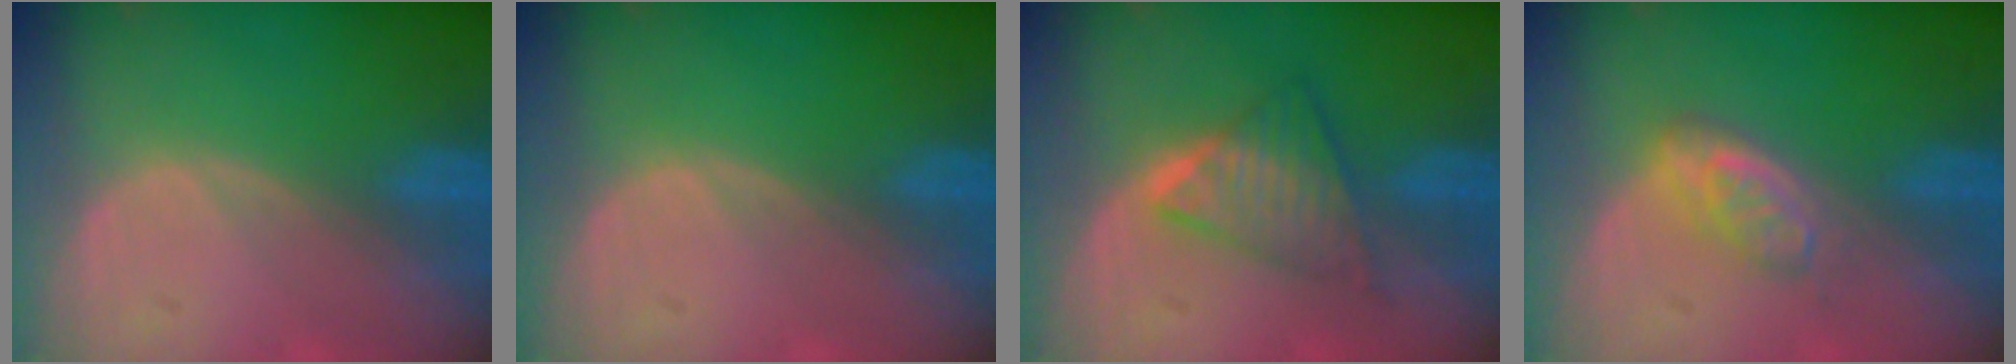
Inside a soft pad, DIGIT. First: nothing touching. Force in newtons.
{"total": 0.0}
{"total": 5.9, "press": 5.8, "slide": 0.8}
{"total": 4.3, "press": 4.0, "slide": 1.3}